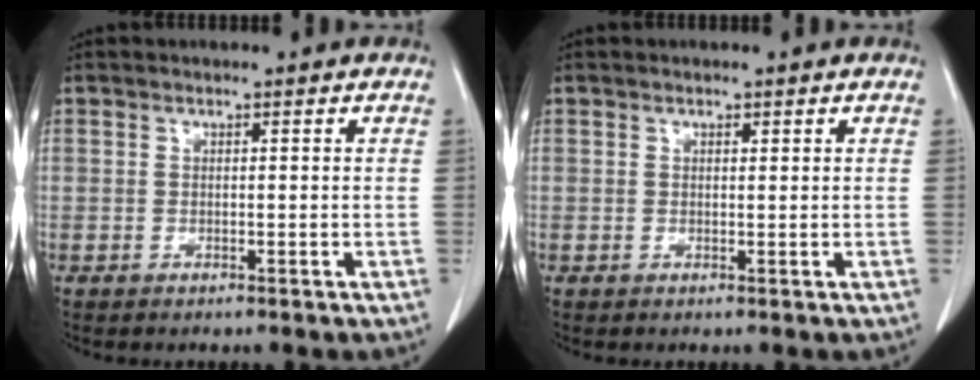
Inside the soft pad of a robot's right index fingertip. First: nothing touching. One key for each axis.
{"total": 0.6, "fx": 0.4, "fy": 0.3, "fz": 0.3, "tx": -0.006, "ty": -0.003, "tz": 0.006}